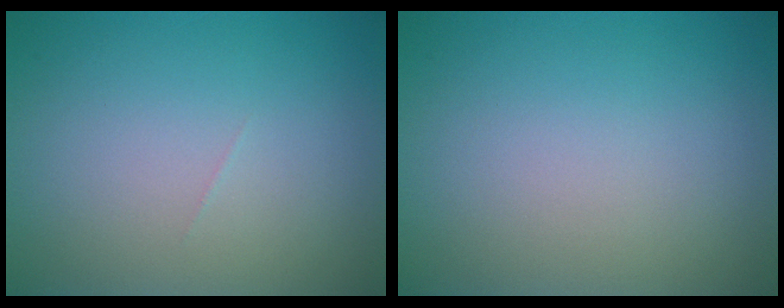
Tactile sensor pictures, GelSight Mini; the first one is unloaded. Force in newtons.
{"total": 0.0}